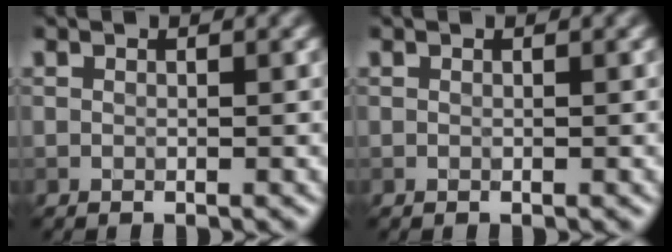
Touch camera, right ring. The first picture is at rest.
{"total": 0.0}